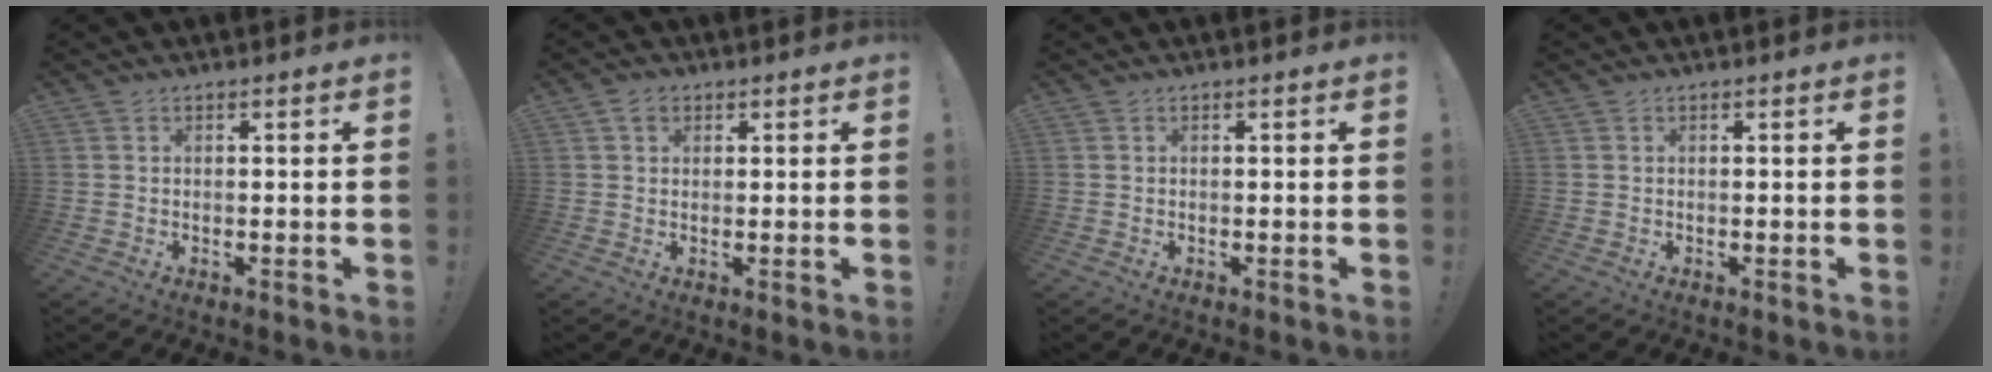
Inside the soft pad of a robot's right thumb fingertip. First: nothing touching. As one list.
[{"total": 2.6, "force": [1.3, 1.8, 1.2], "torque": [-0.012, -0.002, 0.022]}, {"total": 0.0}, {"total": 0.0}]